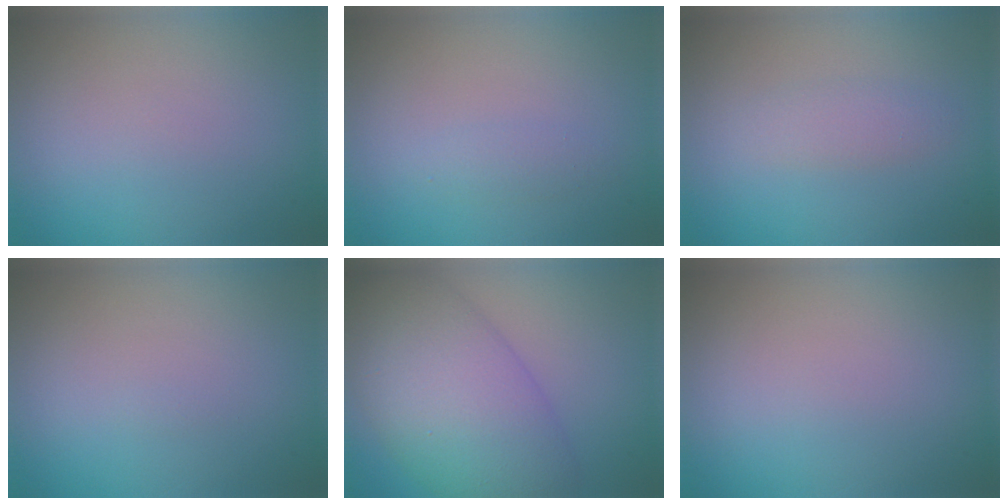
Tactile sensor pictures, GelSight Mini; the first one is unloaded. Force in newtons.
{"total": 0.9, "press": 0.9, "slide": 0.0}
{"total": 1.6, "press": 1.6, "slide": 0.0}
{"total": 0.0}
{"total": 9.7, "press": 9.7, "slide": 0.3}
{"total": 0.0}